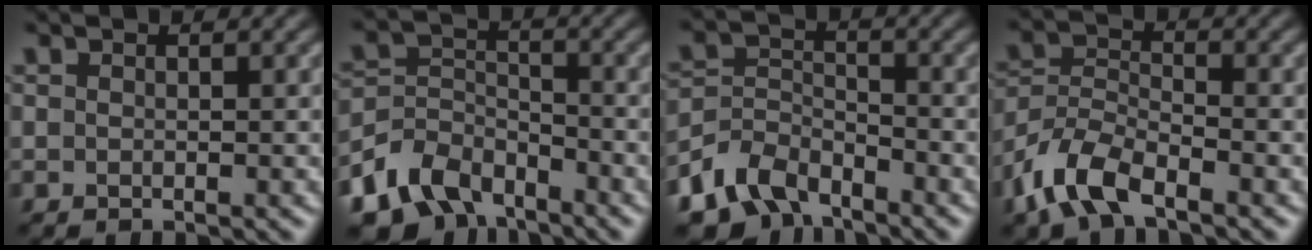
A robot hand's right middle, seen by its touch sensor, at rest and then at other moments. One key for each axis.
{"total": 7.3, "fx": -5.6, "fy": 4.1, "fz": 2.3, "tx": -0.041, "ty": -0.006, "tz": -0.117}
{"total": 6.2, "fx": -4.9, "fy": 3.3, "fz": 1.9, "tx": -0.035, "ty": -0.006, "tz": -0.105}
{"total": 5.7, "fx": -3.8, "fy": 2.5, "fz": 3.3, "tx": -0.071, "ty": -0.003, "tz": -0.087}